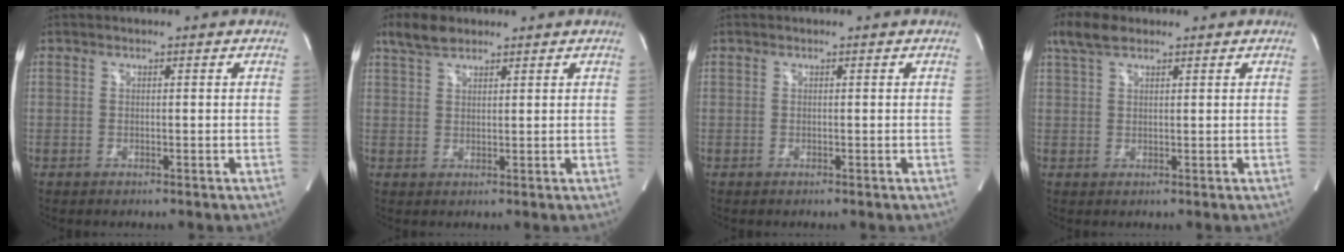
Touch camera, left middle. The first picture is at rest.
{"total": 4.2, "force": [3.2, 1.6, 2.1], "torque": [-0.052, 0.013, 0.067]}
{"total": 0.0}
{"total": 4.8, "force": [3.4, 1.8, 2.9], "torque": [-0.072, 0.025, 0.071]}